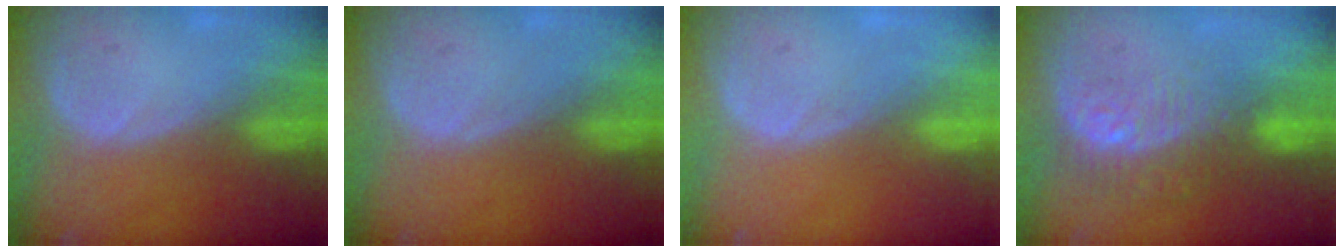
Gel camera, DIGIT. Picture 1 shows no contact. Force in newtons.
{"total": 0.0}
{"total": 0.0}
{"total": 9.9, "press": 8.2, "slide": 5.5}